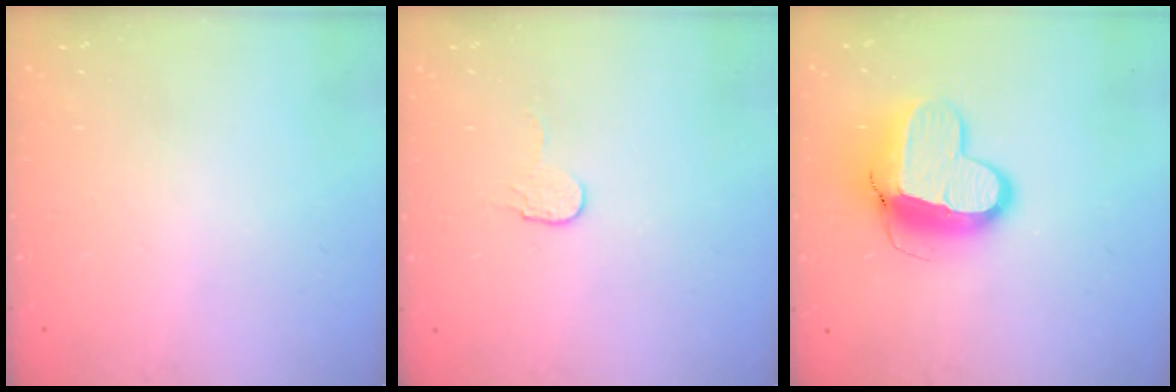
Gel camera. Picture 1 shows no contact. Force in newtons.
{"total": 3.2, "press": 3.2, "slide": 0.3}
{"total": 13.1, "press": 13.0, "slide": 1.3}